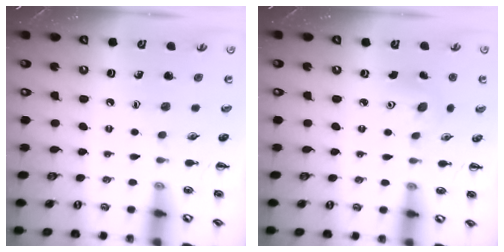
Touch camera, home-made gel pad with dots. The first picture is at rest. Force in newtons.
{"total": 4.7, "press": 4.5, "slide": 1.3}